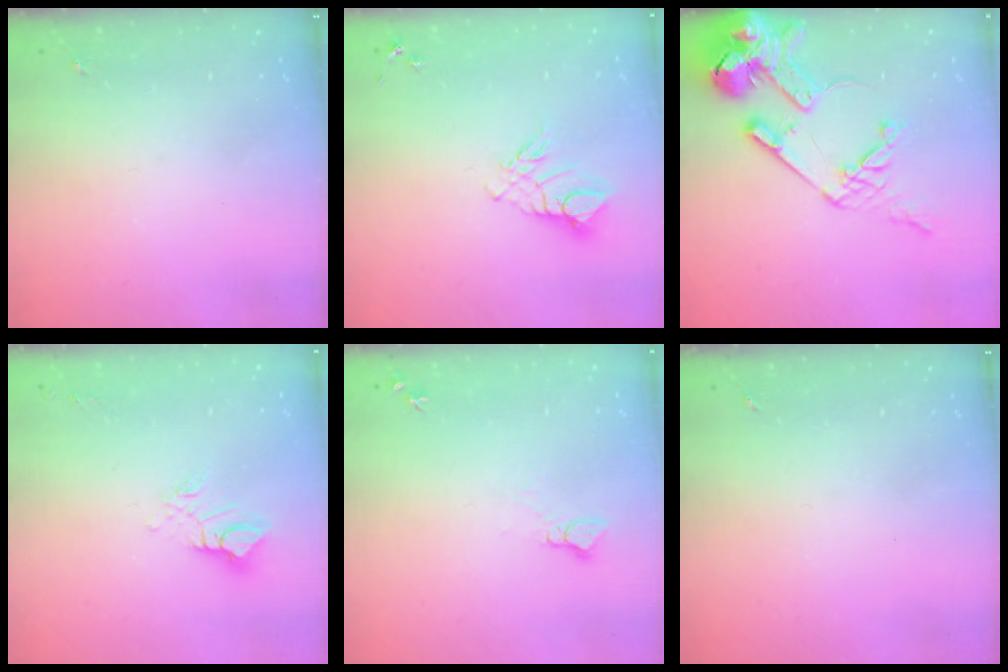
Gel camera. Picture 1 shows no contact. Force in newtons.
{"total": 9.4, "press": 9.4, "slide": 0.9}
{"total": 23.3, "press": 23.1, "slide": 3.0}
{"total": 8.6, "press": 8.6, "slide": 0.9}
{"total": 3.8, "press": 3.8, "slide": 0.4}
{"total": 0.0}